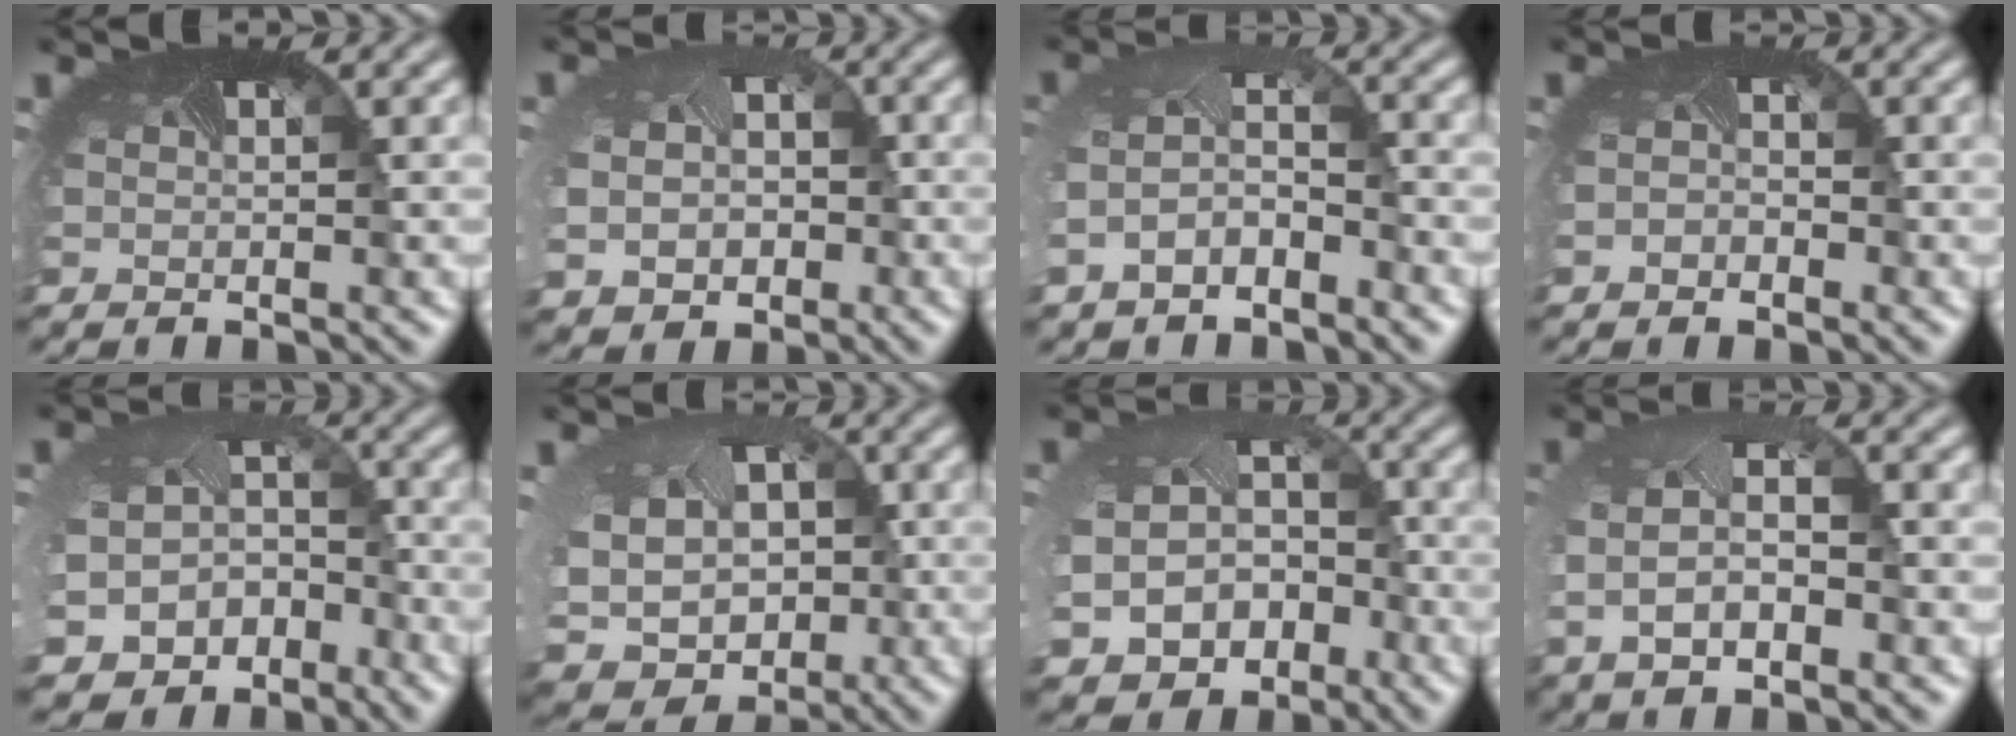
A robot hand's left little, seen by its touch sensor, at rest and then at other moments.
{"total": 6.8, "force": [-1.3, 5.5, 3.8], "torque": [-0.074, -0.038, -0.008]}
{"total": 3.3, "force": [-2.1, 1.7, 1.9], "torque": [-0.060, -0.008, -0.048]}
{"total": 0.8, "force": [-0.5, 0.5, 0.3], "torque": [-0.008, -0.006, -0.010]}
{"total": 8.1, "force": [-4.6, 6.0, 2.8], "torque": [-0.065, -0.039, -0.055]}
{"total": 8.8, "force": [-1.3, 7.5, 4.5], "torque": [-0.101, -0.038, -0.010]}
{"total": 8.5, "force": [-3.0, 6.7, 4.3], "torque": [-0.097, -0.047, -0.025]}
{"total": 5.2, "force": [0.1, 2.5, 4.5], "torque": [-0.103, 0.000, -0.001]}